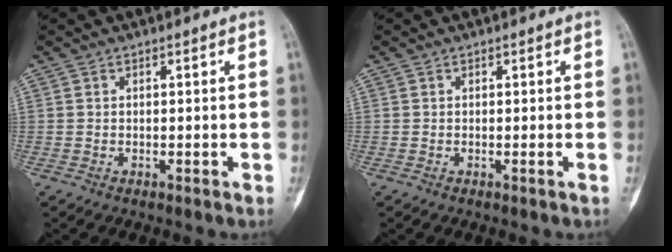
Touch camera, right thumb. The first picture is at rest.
{"total": 0.0}